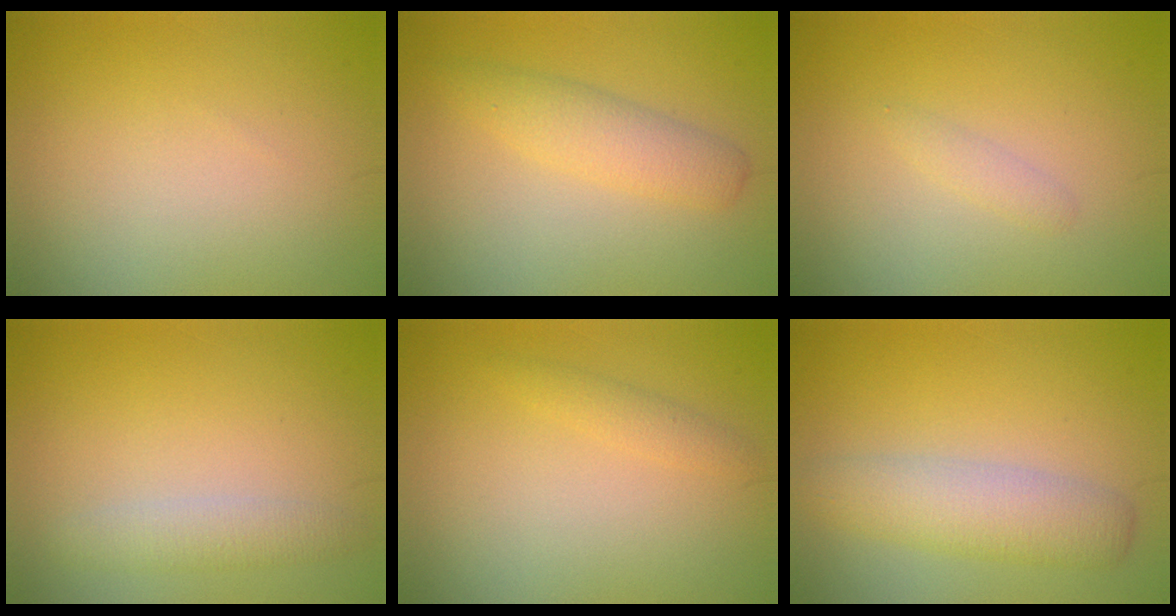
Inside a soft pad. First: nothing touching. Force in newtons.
{"total": 3.0, "press": 3.0, "slide": 0.1}
{"total": 0.9, "press": 0.9, "slide": 0.0}
{"total": 2.1, "press": 2.1, "slide": 0.0}
{"total": 1.3, "press": 1.3, "slide": 0.1}
{"total": 4.4, "press": 4.4, "slide": 0.1}